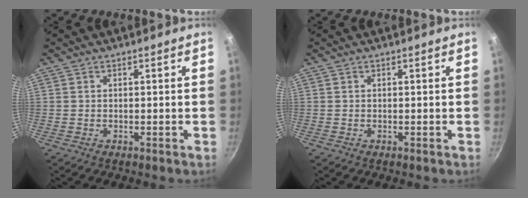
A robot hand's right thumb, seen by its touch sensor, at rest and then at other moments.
{"total": 0.0}